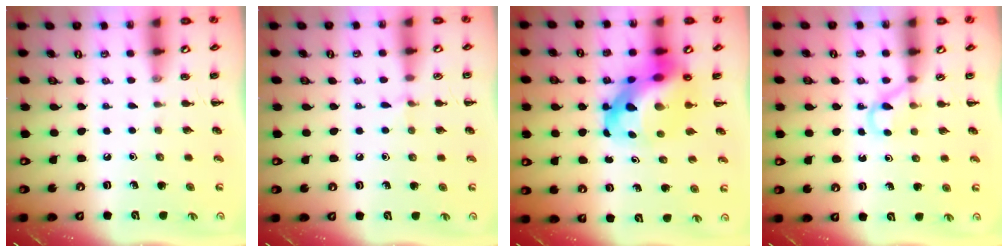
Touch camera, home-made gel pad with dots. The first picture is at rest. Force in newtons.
{"total": 4.2, "press": 3.9, "slide": 1.6}
{"total": 13.8, "press": 13.3, "slide": 3.6}
{"total": 3.0, "press": 2.8, "slide": 1.1}